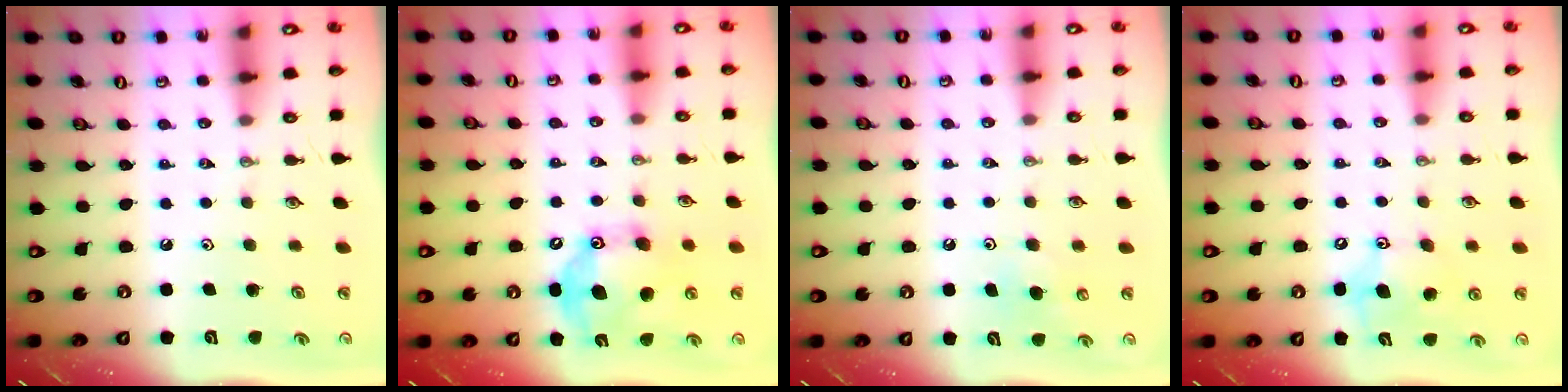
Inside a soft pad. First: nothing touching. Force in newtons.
{"total": 15.6, "press": 15.6, "slide": 0.3}
{"total": 5.8, "press": 5.7, "slide": 1.0}
{"total": 9.6, "press": 9.3, "slide": 2.5}